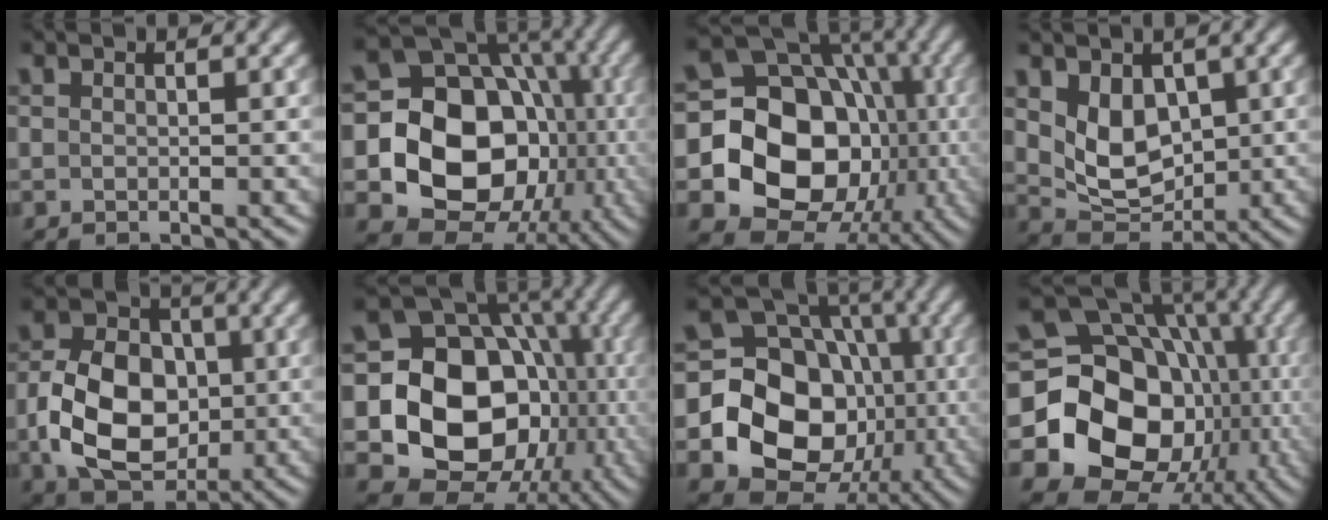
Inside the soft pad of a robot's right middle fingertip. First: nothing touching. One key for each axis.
{"total": 16.6, "fx": -2.6, "fy": 14.1, "fz": 8.4, "tx": -0.115, "ty": -0.018, "tz": -0.062}
{"total": 16.7, "fx": -2.8, "fy": 14.1, "fz": 8.6, "tx": -0.121, "ty": -0.022, "tz": -0.063}
{"total": 5.2, "fx": 1.0, "fy": 3.7, "fz": 3.4, "tx": -0.063, "ty": -0.015, "tz": 0.026}
{"total": 9.5, "fx": -1.3, "fy": 6.9, "fz": 6.4, "tx": -0.128, "ty": -0.002, "tz": -0.029}
{"total": 16.5, "fx": -2.2, "fy": 13.9, "fz": 8.5, "tx": -0.121, "ty": -0.017, "tz": -0.051}
{"total": 16.5, "fx": -3.1, "fy": 14.1, "fz": 8.0, "tx": -0.128, "ty": -0.021, "tz": -0.072}
{"total": 20.2, "fx": -2.9, "fy": 17.2, "fz": 10.3, "tx": -0.153, "ty": -0.009, "tz": -0.065}